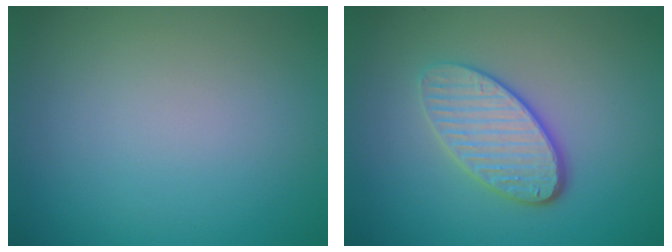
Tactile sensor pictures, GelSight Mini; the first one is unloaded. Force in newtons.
{"total": 4.1, "press": 3.4, "slide": 2.4}